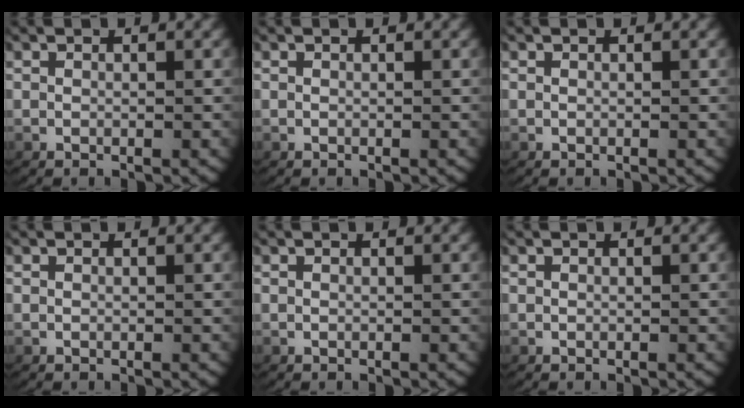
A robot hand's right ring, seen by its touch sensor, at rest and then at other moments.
{"total": 0.0}
{"total": 0.0}
{"total": 0.0}
{"total": 0.0}
{"total": 0.0}